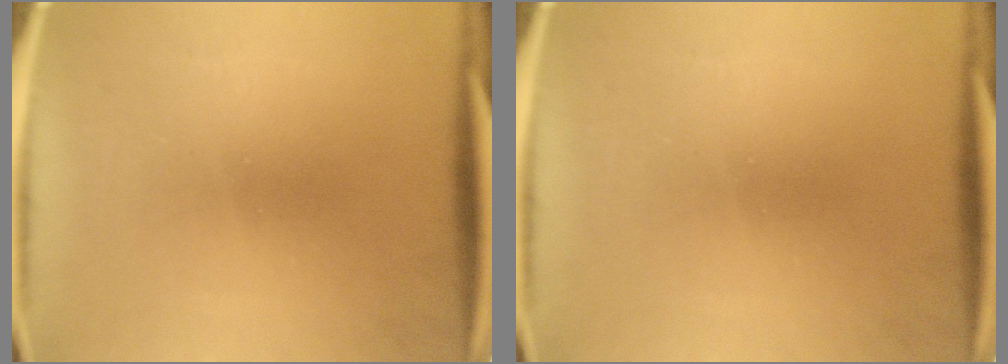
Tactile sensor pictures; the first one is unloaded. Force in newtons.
{"total": 0.0}